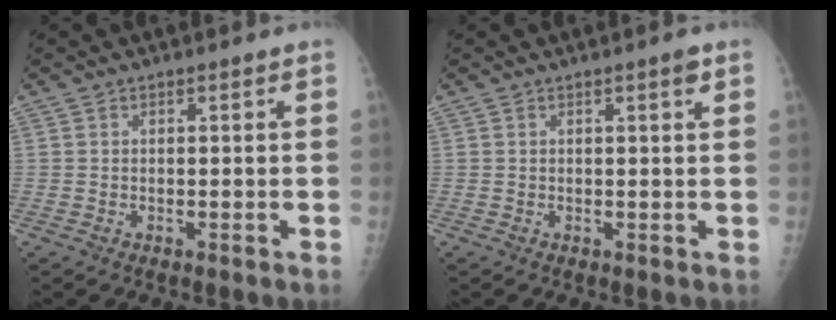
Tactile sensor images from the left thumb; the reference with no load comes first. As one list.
[{"total": 1.2, "force": [0.7, 0.1, 1.0], "torque": [-0.006, -0.001, 0.006]}]